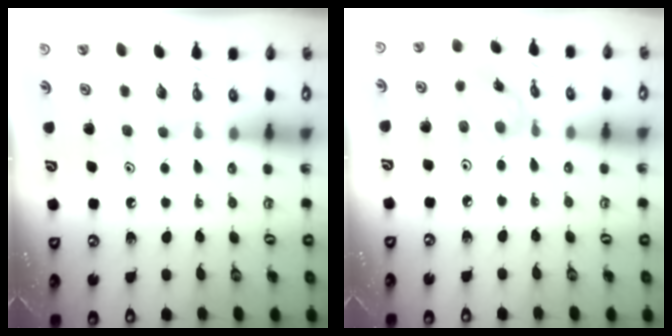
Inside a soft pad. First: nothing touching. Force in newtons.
{"total": 1.3, "press": 1.2, "slide": 0.3}